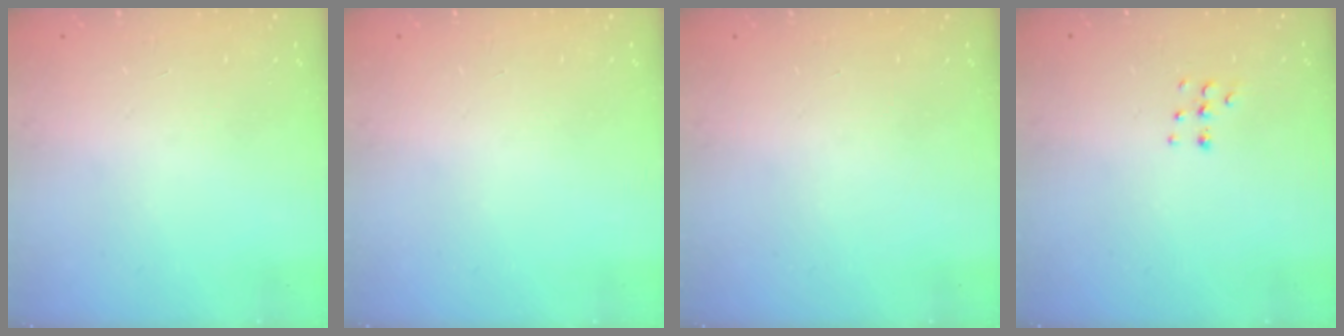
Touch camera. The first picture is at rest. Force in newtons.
{"total": 0.0}
{"total": 0.0}
{"total": 4.3, "press": 4.2, "slide": 1.1}